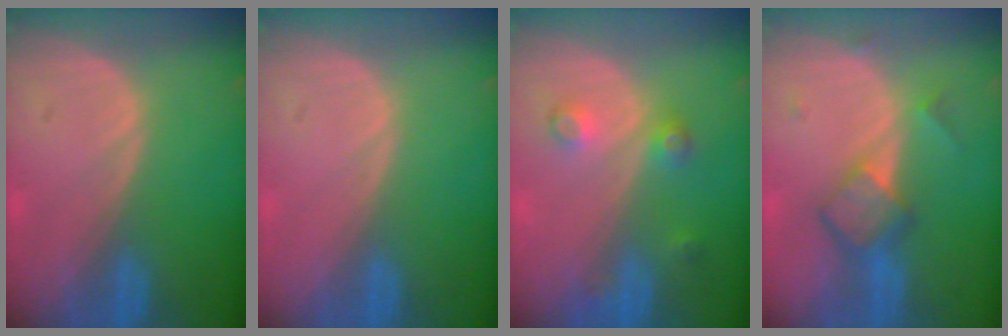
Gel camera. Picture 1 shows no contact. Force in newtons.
{"total": 0.0}
{"total": 3.8, "press": 3.4, "slide": 1.7}
{"total": 5.9, "press": 5.1, "slide": 3.1}